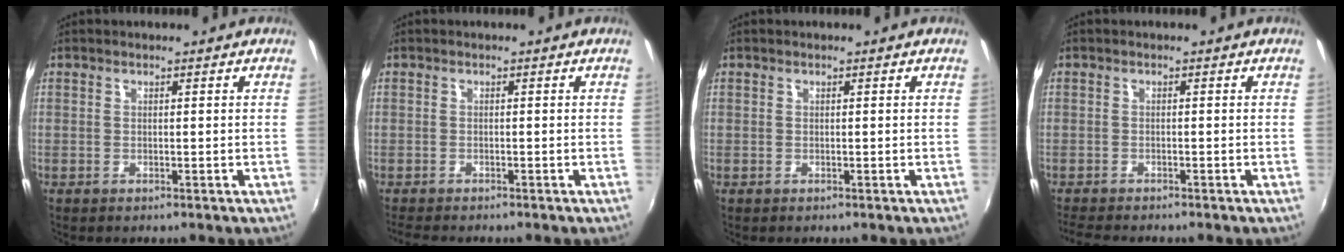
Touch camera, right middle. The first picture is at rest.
{"total": 2.9, "force": [-2.7, 0.8, 0.8], "torque": [-0.030, -0.014, -0.054]}
{"total": 0.0}
{"total": 4.0, "force": [-3.8, 0.8, 1.3], "torque": [-0.043, -0.018, -0.071]}